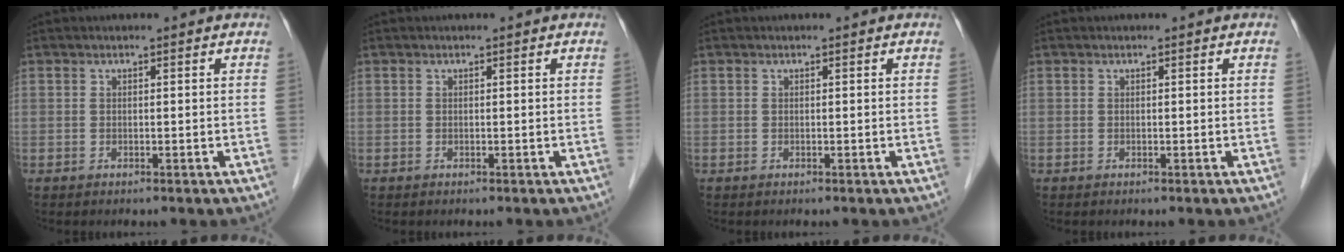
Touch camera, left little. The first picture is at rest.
{"total": 0.0}
{"total": 0.0}
{"total": 0.0}